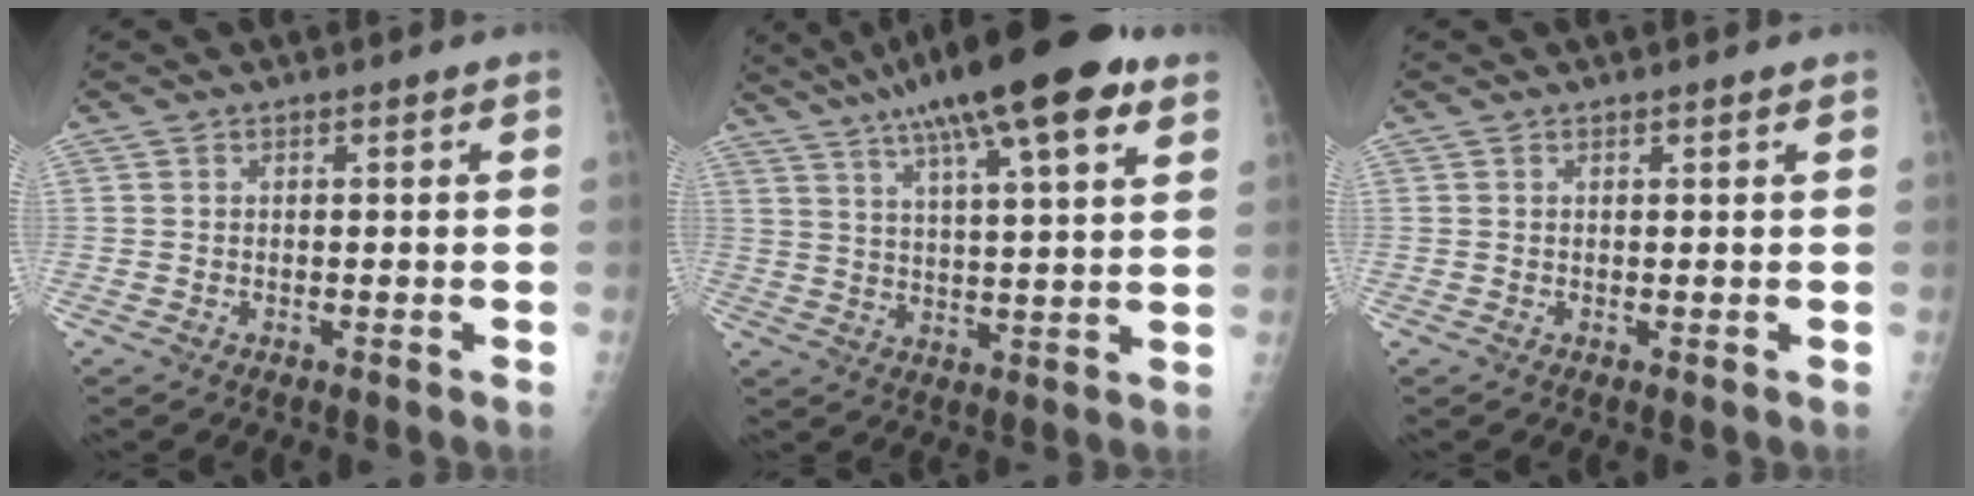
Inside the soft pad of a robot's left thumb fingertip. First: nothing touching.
{"total": 21.0, "force": [12.6, 4.5, 16.2], "torque": [-0.257, -0.006, 0.195]}
{"total": 0.6, "force": [0.5, 0.1, 0.4], "torque": [-0.005, 0.000, 0.007]}